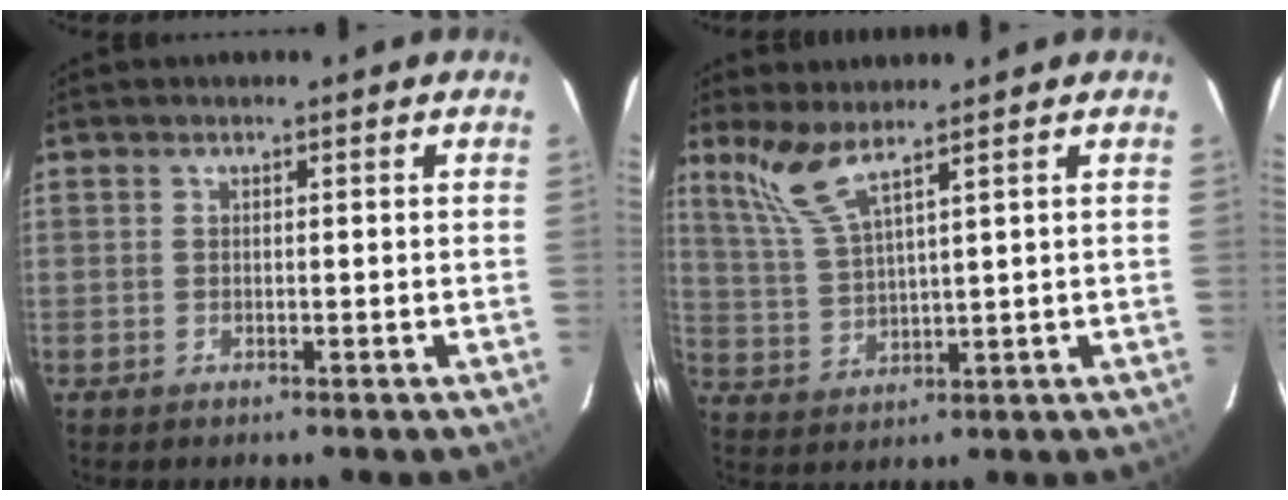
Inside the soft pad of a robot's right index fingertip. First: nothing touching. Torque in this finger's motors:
{"motor_torque": [0.43, 0.66, 0.13, 0.10]}